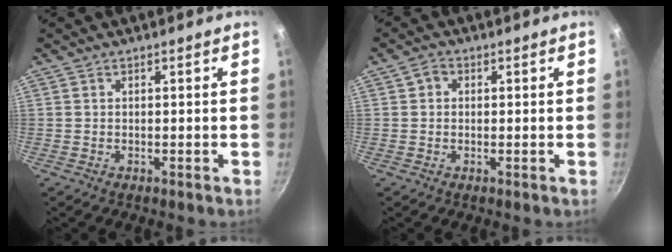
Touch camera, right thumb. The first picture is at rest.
{"total": 1.9, "force": [0.4, 1.7, 0.8], "torque": [-0.009, 0.002, 0.002]}